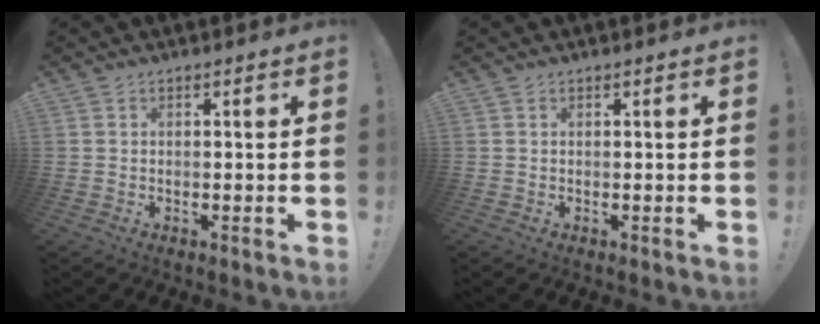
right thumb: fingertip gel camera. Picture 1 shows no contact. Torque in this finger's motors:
{"motor_torque": [-0.31, -0.22, 0.31, -0.02, 0.01]}